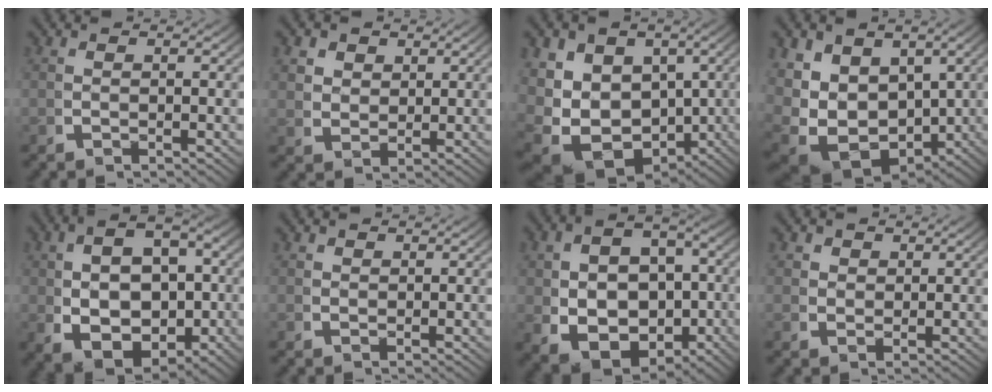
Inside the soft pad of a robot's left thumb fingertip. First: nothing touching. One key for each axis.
{"total": 3.1, "fx": 1.6, "fy": 2.3, "fz": 1.3, "tx": -0.023, "ty": -0.008, "tz": 0.034}
{"total": 14.0, "fx": -3.1, "fy": 10.6, "fz": 8.6, "tx": -0.203, "ty": -0.072, "tz": -0.023}
{"total": 12.6, "fx": -2.7, "fy": 9.2, "fz": 8.3, "tx": -0.197, "ty": -0.067, "tz": -0.016}
{"total": 11.2, "fx": -1.0, "fy": 7.9, "fz": 7.9, "tx": -0.148, "ty": -0.029, "tz": -0.006}
{"total": 0.7, "fx": 0.5, "fy": 0.5, "fz": 0.1, "tx": 0.004, "ty": 0.001, "tz": 0.012}
{"total": 11.6, "fx": -1.9, "fy": 8.6, "fz": 7.6, "tx": -0.155, "ty": -0.048, "tz": -0.012}
{"total": 1.9, "fx": 1.0, "fy": 1.4, "fz": 0.7, "tx": -0.006, "ty": -0.002, "tz": 0.019}